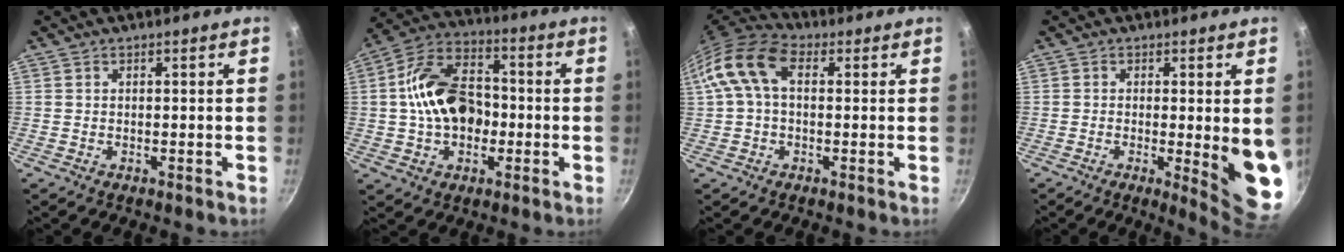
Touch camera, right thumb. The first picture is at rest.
{"total": 15.6, "force": [-0.8, 10.9, 11.1], "torque": [-0.164, 0.035, -0.028]}
{"total": 11.2, "force": [2.2, 6.9, 8.5], "torque": [-0.157, 0.028, 0.022]}
{"total": 10.2, "force": [-0.9, 2.2, 9.9], "torque": [-0.115, -0.020, -0.006]}